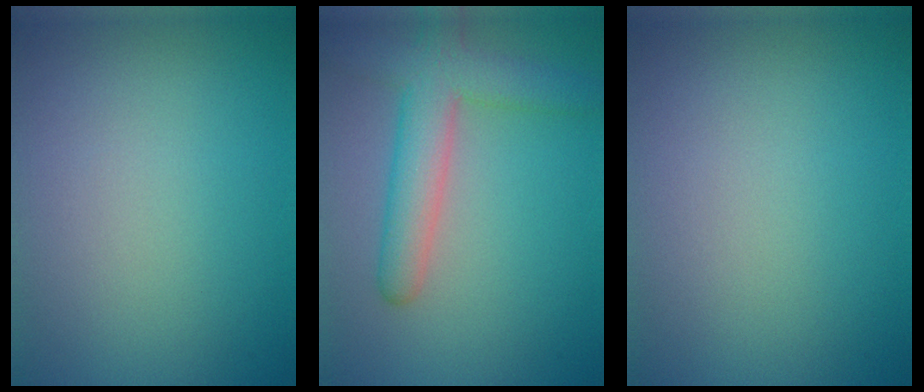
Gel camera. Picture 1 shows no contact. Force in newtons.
{"total": 5.4, "press": 5.4, "slide": 0.3}
{"total": 0.0}